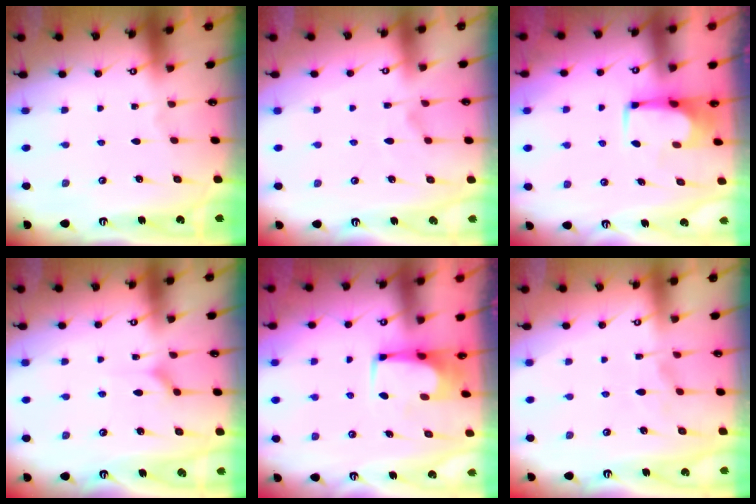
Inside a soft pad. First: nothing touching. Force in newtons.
{"total": 2.1, "press": 1.6, "slide": 1.3}
{"total": 1.5, "press": 1.5, "slide": 0.3}
{"total": 5.1, "press": 5.0, "slide": 0.8}
{"total": 1.4, "press": 1.4, "slide": 0.1}
{"total": 4.9, "press": 4.7, "slide": 1.3}